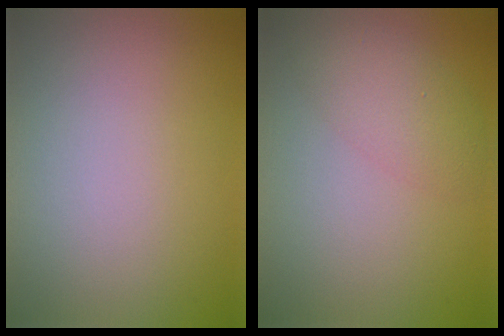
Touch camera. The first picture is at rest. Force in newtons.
{"total": 3.0, "press": 3.0, "slide": 0.2}